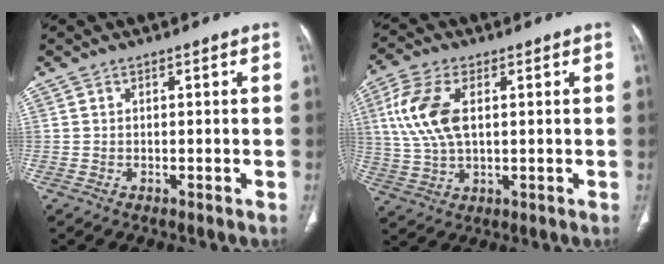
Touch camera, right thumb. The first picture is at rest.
{"total": 11.4, "force": [2.5, 6.2, 9.3], "torque": [-0.213, 0.002, 0.052]}